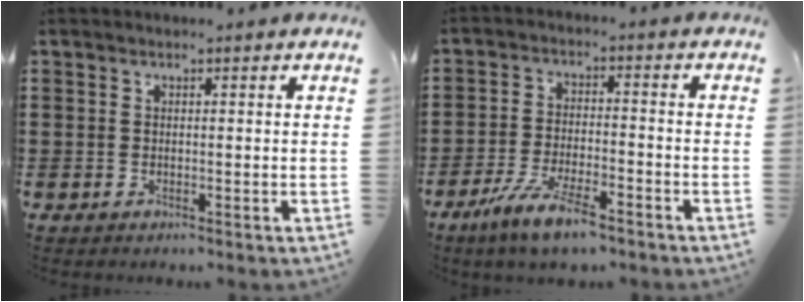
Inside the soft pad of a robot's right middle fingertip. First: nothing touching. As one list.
[{"total": 7.2, "force": [-5.5, 1.2, 4.5], "torque": [-0.104, -0.009, -0.106]}]